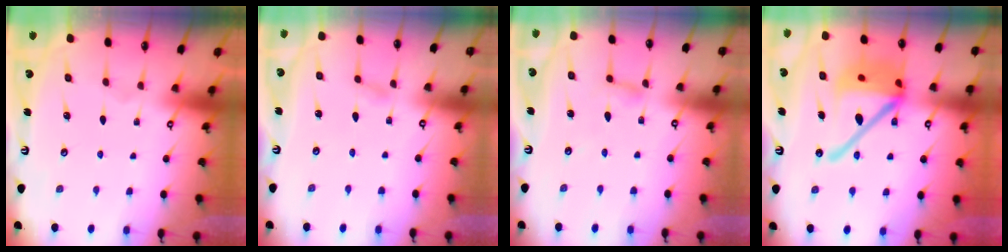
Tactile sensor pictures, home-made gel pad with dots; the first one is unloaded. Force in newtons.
{"total": 1.2, "press": 1.2, "slide": 0.1}
{"total": 2.6, "press": 2.6, "slide": 0.3}
{"total": 20.2, "press": 20.0, "slide": 2.8}